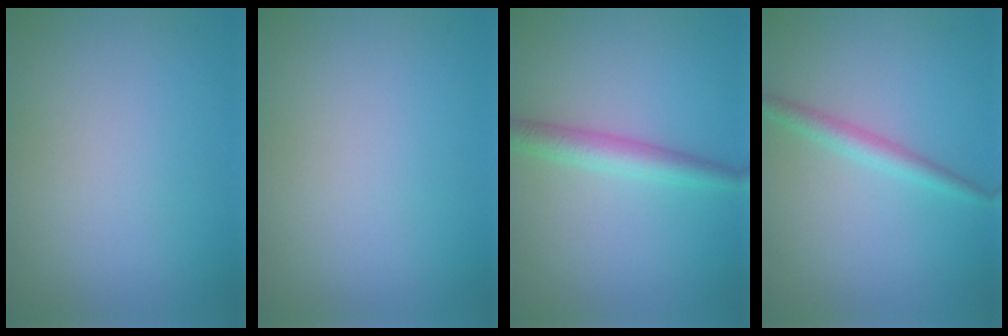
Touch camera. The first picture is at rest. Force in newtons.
{"total": 0.0}
{"total": 2.9, "press": 2.9, "slide": 0.0}
{"total": 2.1, "press": 2.1, "slide": 0.1}